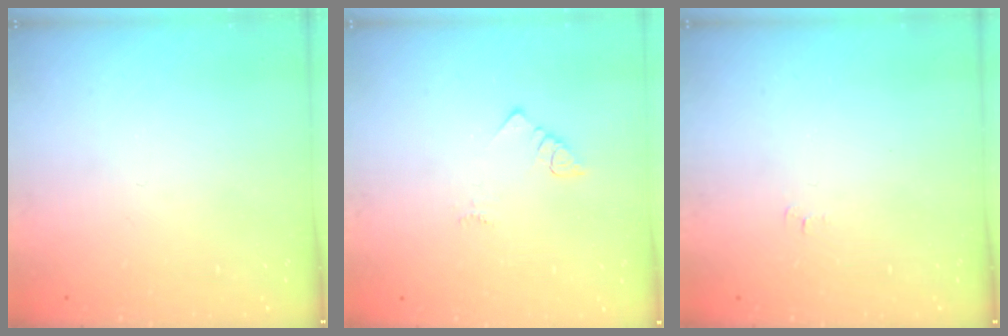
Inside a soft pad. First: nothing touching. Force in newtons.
{"total": 2.0, "press": 2.0, "slide": 0.4}
{"total": 4.3, "press": 4.2, "slide": 0.6}